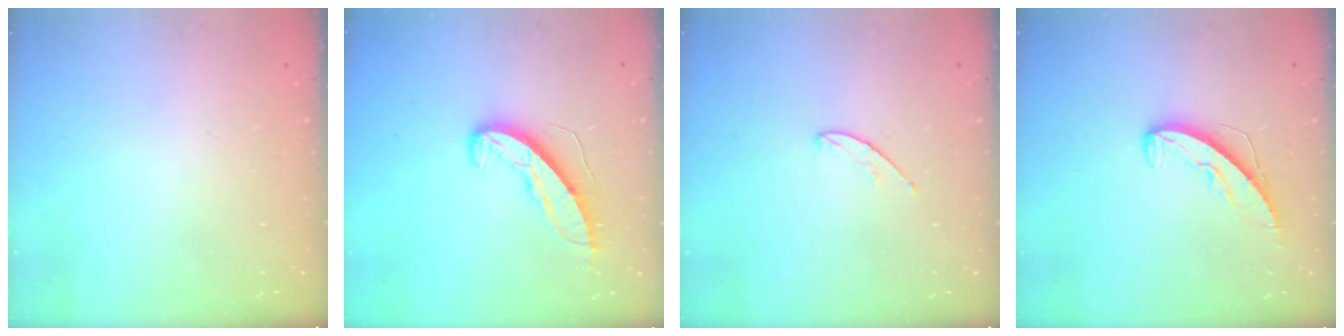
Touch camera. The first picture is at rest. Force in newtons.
{"total": 9.3, "press": 9.2, "slide": 0.7}
{"total": 4.4, "press": 4.3, "slide": 0.3}
{"total": 7.2, "press": 7.2, "slide": 0.4}